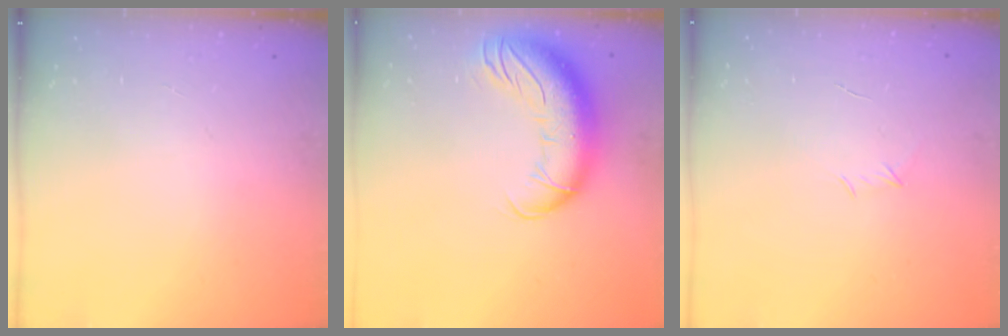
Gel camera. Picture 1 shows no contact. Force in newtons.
{"total": 16.7, "press": 16.2, "slide": 4.0}
{"total": 3.2, "press": 3.1, "slide": 0.8}